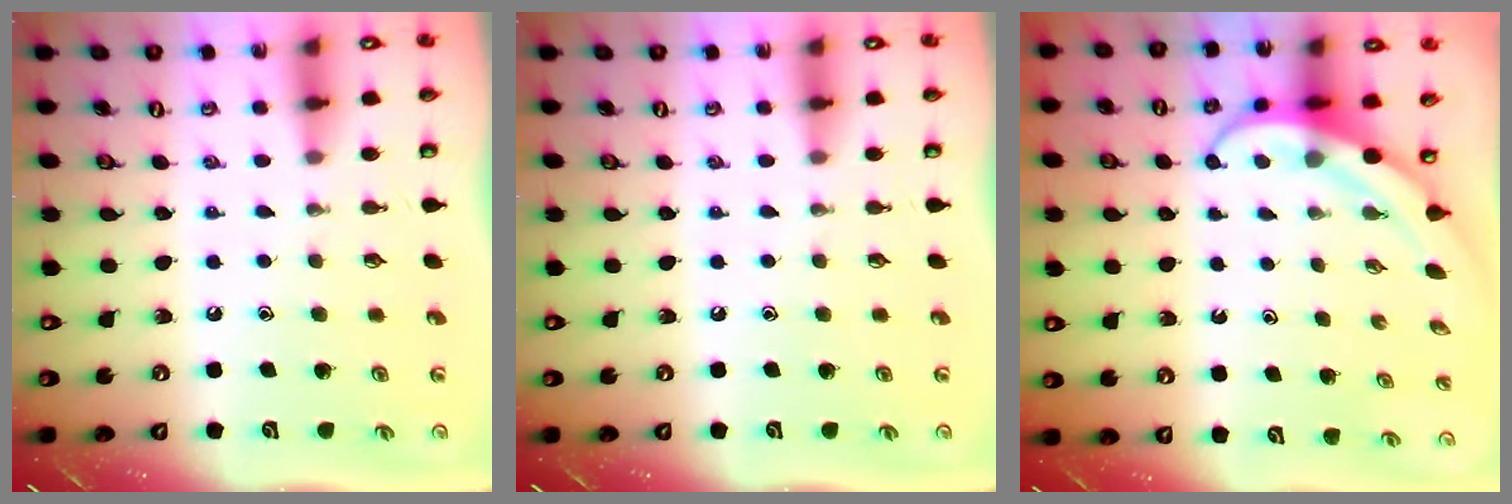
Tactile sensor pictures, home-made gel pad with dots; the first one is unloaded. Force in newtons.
{"total": 0.0}
{"total": 6.0, "press": 6.0, "slide": 0.3}